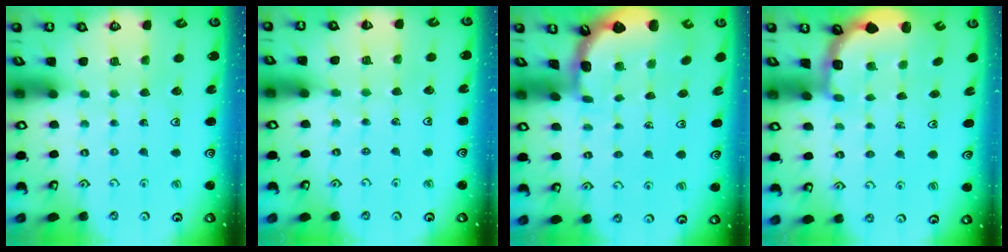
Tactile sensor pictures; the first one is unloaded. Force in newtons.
{"total": 2.5, "press": 2.5, "slide": 0.5}
{"total": 1.3, "press": 1.3, "slide": 0.1}
{"total": 2.7, "press": 2.1, "slide": 1.7}